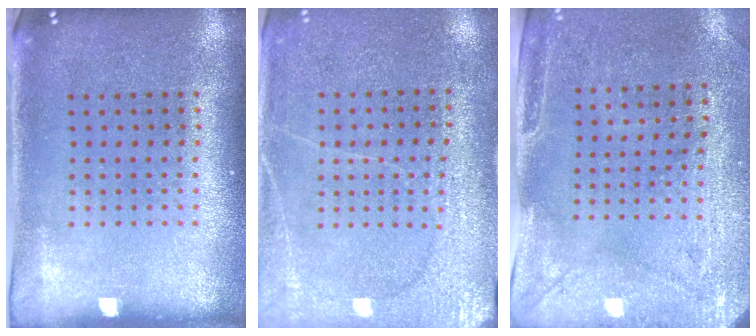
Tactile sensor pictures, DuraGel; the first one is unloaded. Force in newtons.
{"total": 2.8, "press": 2.7, "slide": 0.7}
{"total": 3.0, "press": 2.4, "slide": 1.8}